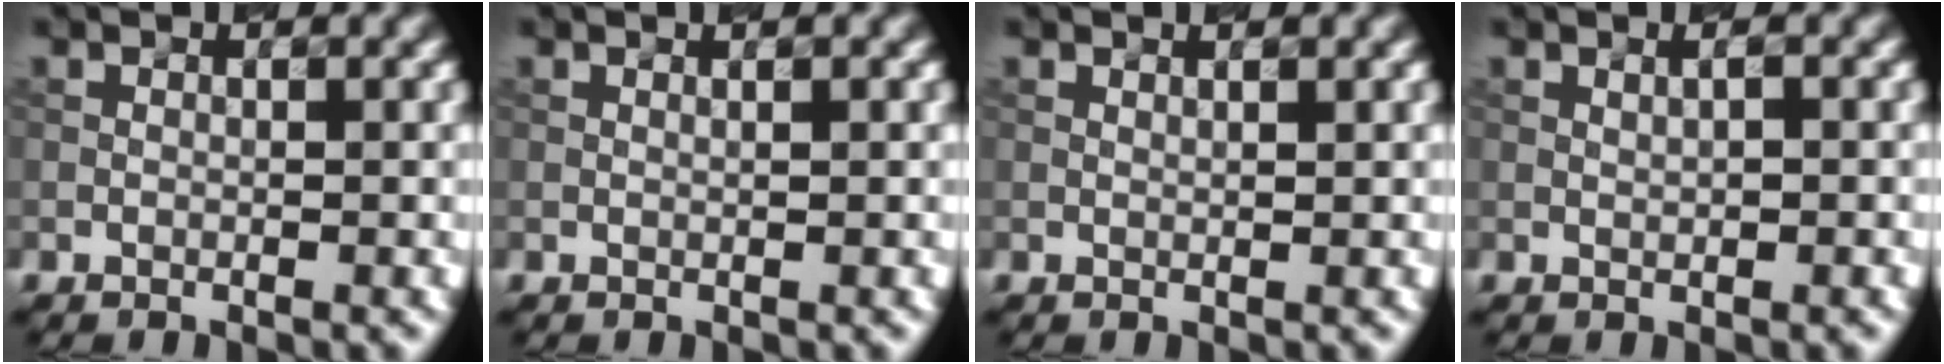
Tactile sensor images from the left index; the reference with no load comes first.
{"total": 0.5, "force": [0.3, 0.0, 0.4], "torque": [-0.008, 0.000, 0.002]}
{"total": 0.6, "force": [0.5, 0.0, 0.4], "torque": [-0.007, 0.000, 0.008]}
{"total": 0.8, "force": [0.3, 0.2, 0.7], "torque": [-0.013, -0.002, 0.006]}